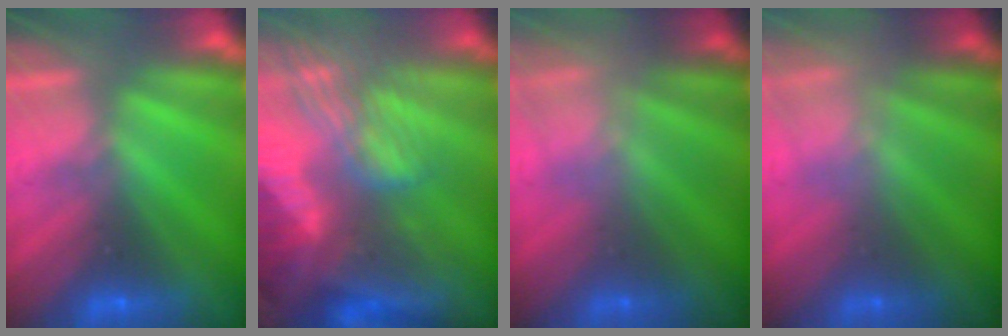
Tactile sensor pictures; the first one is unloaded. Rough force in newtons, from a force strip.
{"total": 9.1}
{"total": 2.3}
{"total": 2.3}